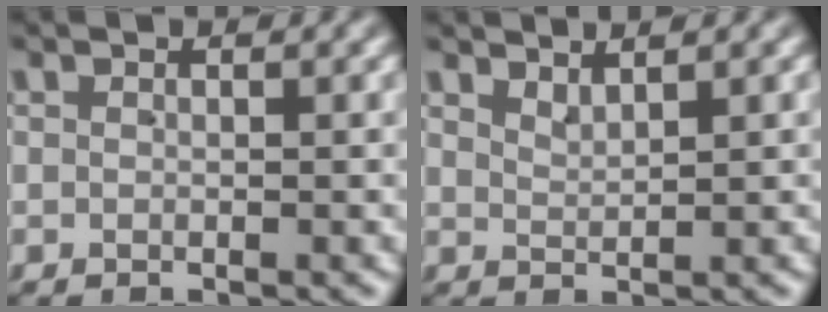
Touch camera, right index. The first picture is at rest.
{"total": 2.0, "force": [1.9, -0.3, 0.1], "torque": [-0.003, -0.002, 0.039]}